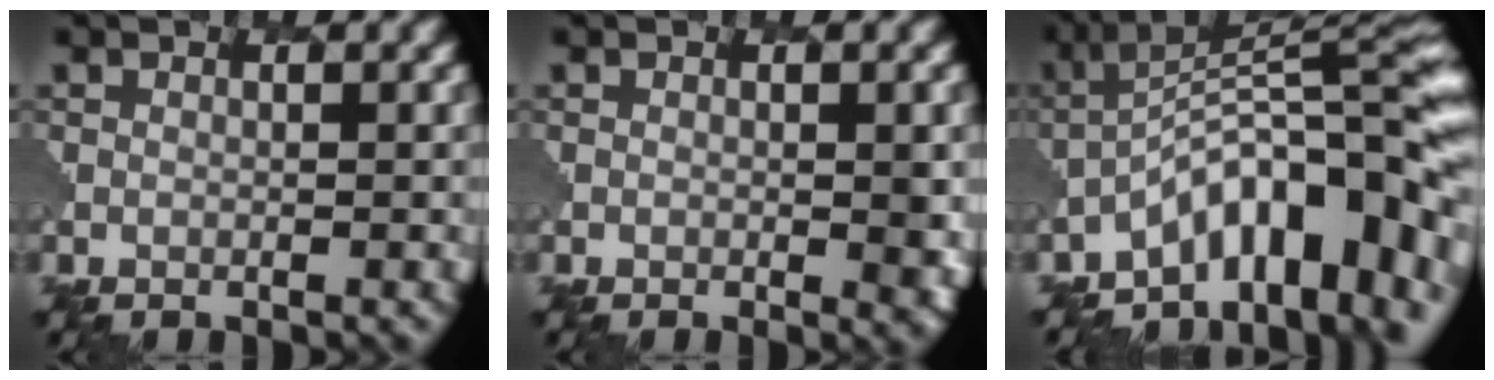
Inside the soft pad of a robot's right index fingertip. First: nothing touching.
{"total": 1.9, "force": [0.1, 0.4, 1.9], "torque": [-0.027, -0.003, 0.003]}
{"total": 12.6, "force": [-6.2, 4.3, 10.1], "torque": [-0.138, 0.023, -0.104]}